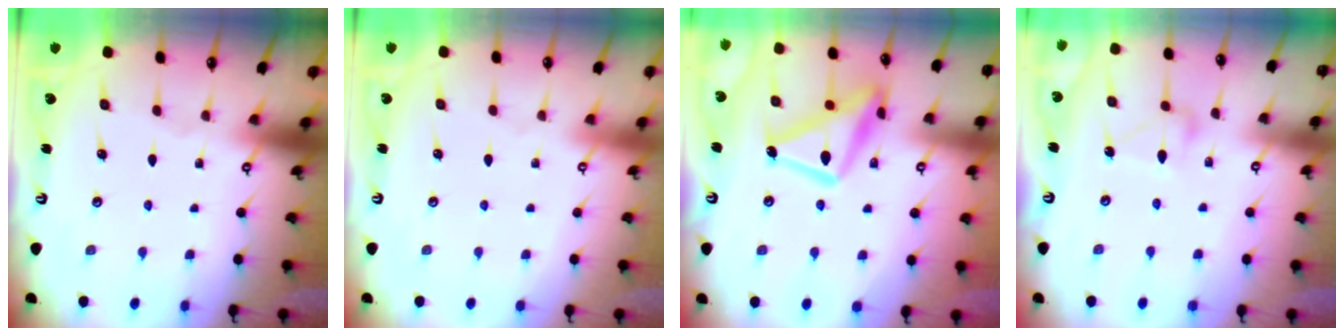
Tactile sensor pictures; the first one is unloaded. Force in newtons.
{"total": 4.0, "press": 4.0, "slide": 0.1}
{"total": 15.1, "press": 15.0, "slide": 1.3}
{"total": 9.0, "press": 9.0, "slide": 0.4}